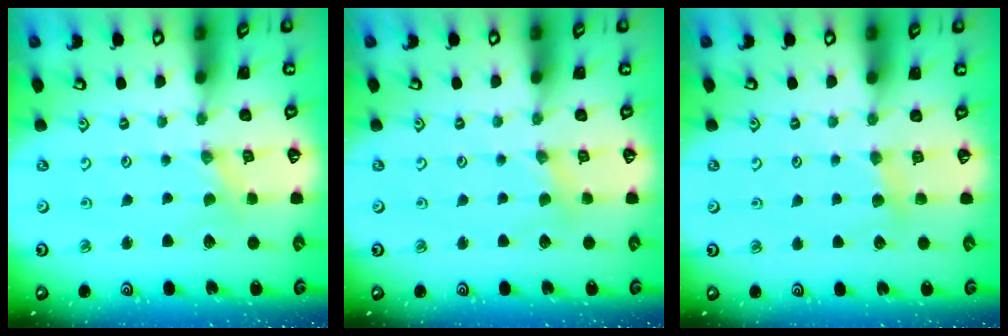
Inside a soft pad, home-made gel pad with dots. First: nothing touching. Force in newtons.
{"total": 2.1, "press": 2.0, "slide": 0.3}
{"total": 4.6, "press": 4.6, "slide": 0.4}